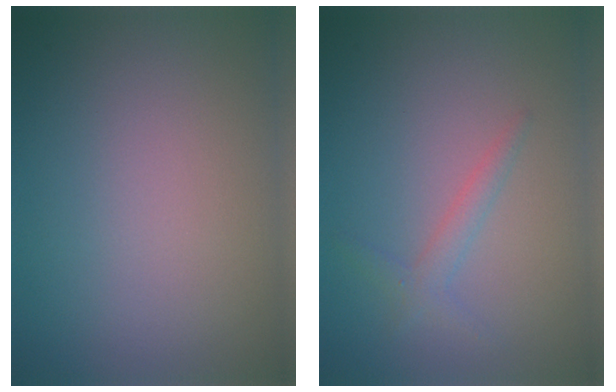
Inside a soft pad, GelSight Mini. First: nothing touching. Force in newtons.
{"total": 1.5, "press": 1.5, "slide": 0.1}